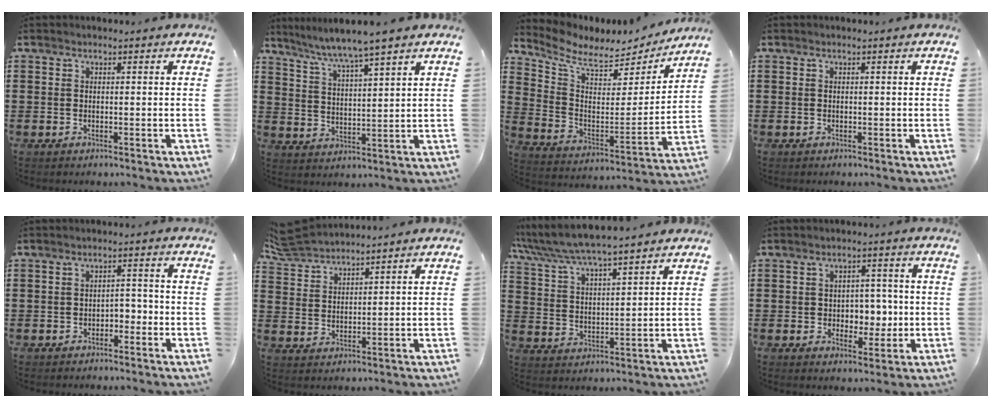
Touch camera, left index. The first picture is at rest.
{"total": 5.2, "force": [4.5, -1.0, 2.4], "torque": [-0.065, -0.029, 0.073]}
{"total": 6.7, "force": [5.9, 2.3, 2.1], "torque": [-0.076, -0.049, 0.100]}
{"total": 0.0}
{"total": 2.3, "force": [-1.9, 1.0, 0.8], "torque": [-0.022, 0.006, -0.043]}
{"total": 4.8, "force": [4.7, 0.6, 0.8], "torque": [-0.036, -0.014, 0.088]}
{"total": 5.4, "force": [5.1, 0.1, 1.8], "torque": [-0.056, -0.031, 0.085]}
{"total": 4.7, "force": [-0.3, 3.9, 2.7], "torque": [-0.041, 0.001, -0.014]}